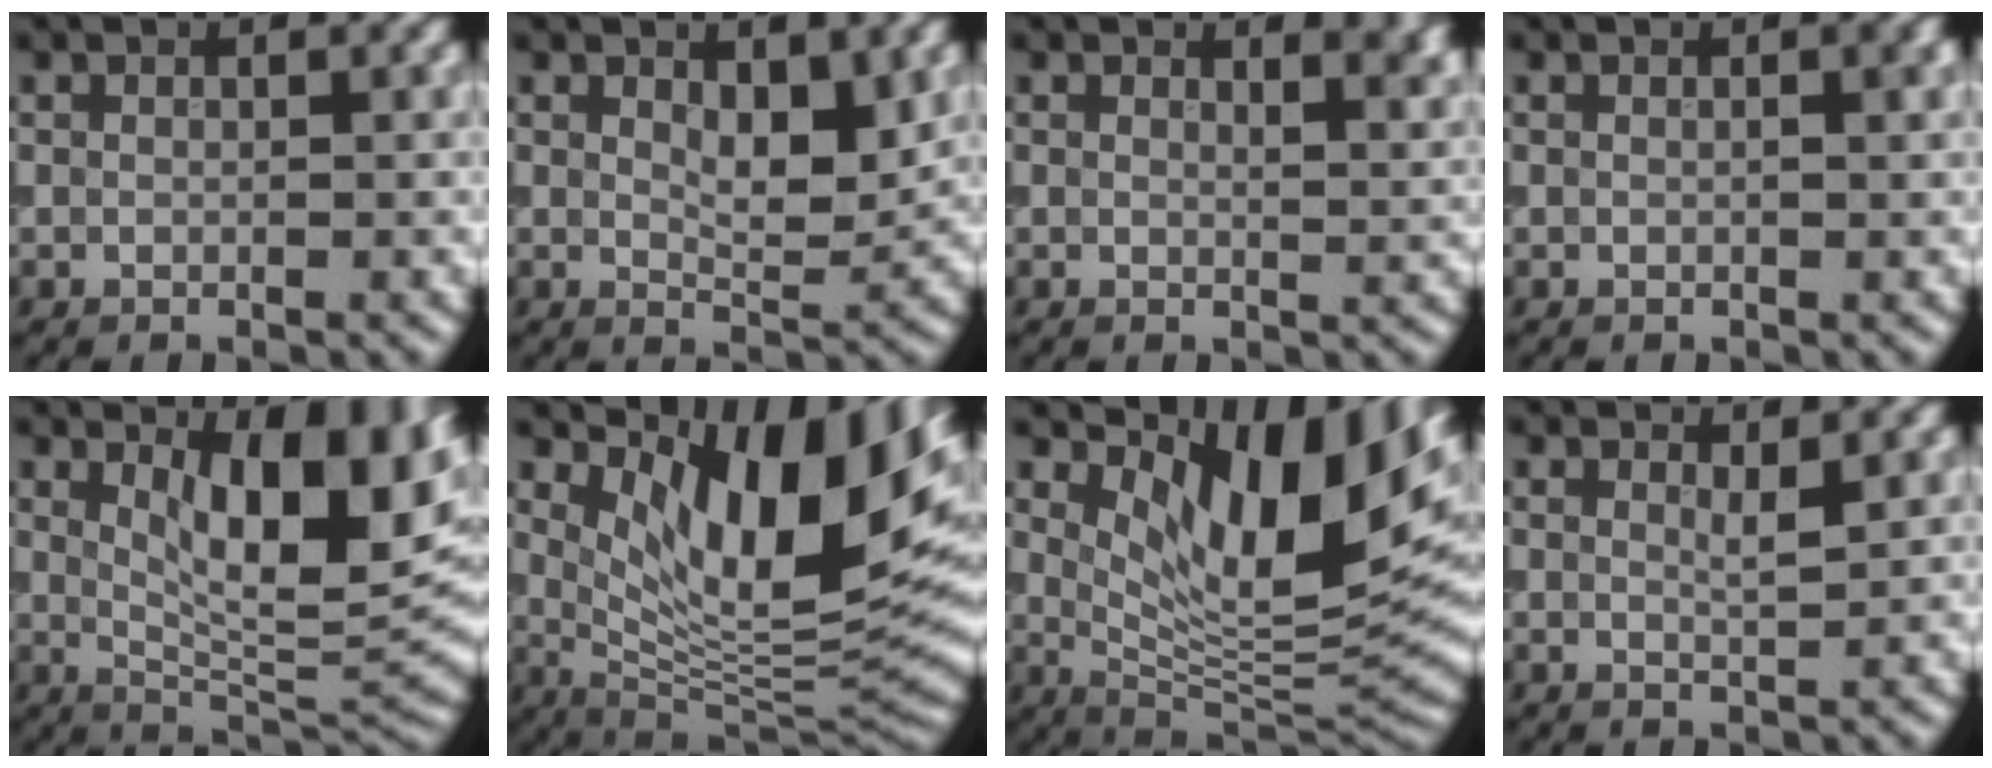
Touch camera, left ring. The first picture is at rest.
{"total": 3.1, "force": [1.2, 1.3, 2.6], "torque": [-0.042, -0.006, 0.021]}
{"total": 2.4, "force": [1.8, 1.0, 1.3], "torque": [0.000, 0.003, 0.022]}
{"total": 0.7, "force": [0.1, 0.0, 0.7], "torque": [-0.009, 0.002, -0.001]}
{"total": 10.2, "force": [3.3, 3.5, 9.0], "torque": [-0.130, -0.003, 0.055]}
{"total": 12.8, "force": [5.3, 4.6, 10.7], "torque": [-0.165, -0.007, 0.101]}
{"total": 11.5, "force": [5.0, 4.4, 9.4], "torque": [-0.144, -0.010, 0.097]}
{"total": 0.8, "force": [0.5, 0.1, 0.6], "torque": [-0.010, -0.004, 0.007]}